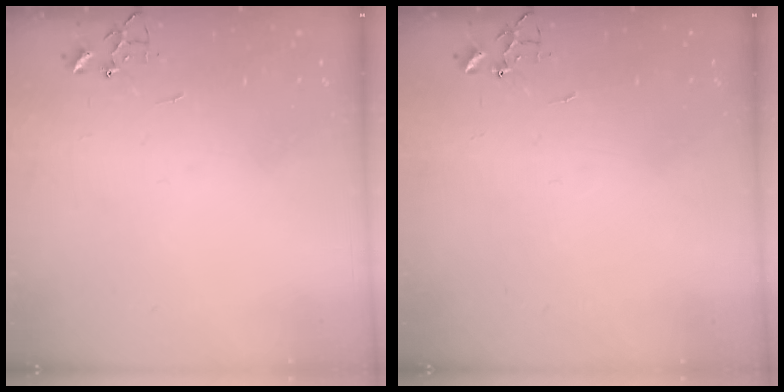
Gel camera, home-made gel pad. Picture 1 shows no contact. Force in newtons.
{"total": 0.0}